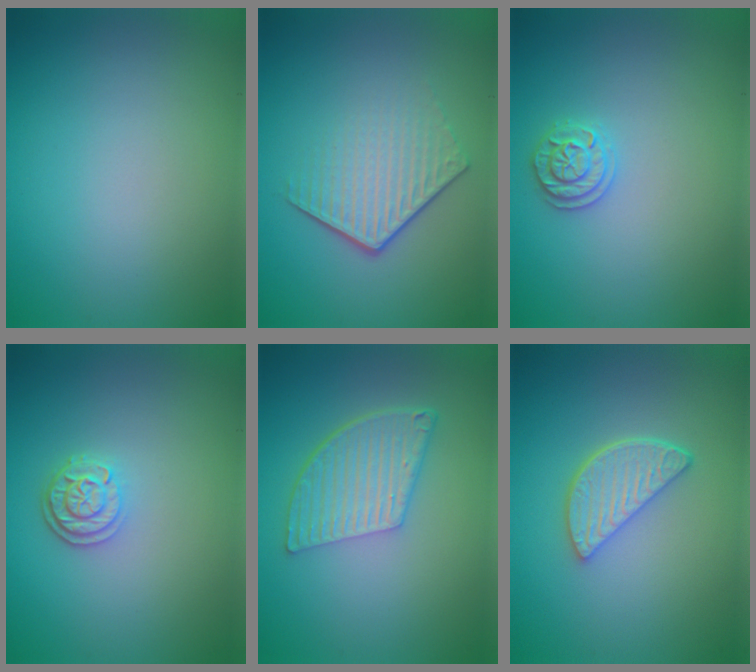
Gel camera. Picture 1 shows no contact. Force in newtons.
{"total": 4.3, "press": 2.8, "slide": 3.3}
{"total": 1.9, "press": 1.9, "slide": 0.2}
{"total": 2.6, "press": 2.2, "slide": 1.4}
{"total": 5.6, "press": 3.9, "slide": 4.0}
{"total": 3.7, "press": 3.0, "slide": 2.2}